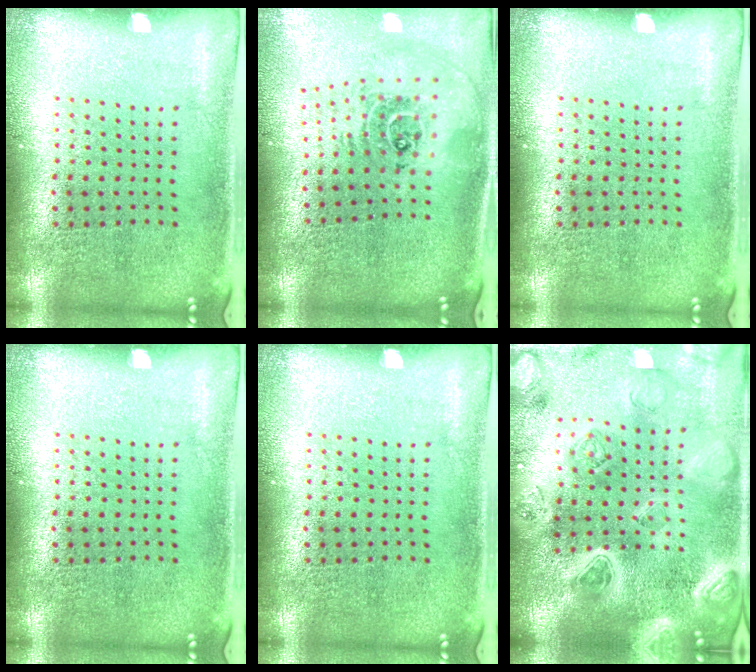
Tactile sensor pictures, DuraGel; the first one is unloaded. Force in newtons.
{"total": 2.4, "press": 1.7, "slide": 1.7}
{"total": 0.0}
{"total": 0.0}
{"total": 0.0}
{"total": 4.9, "press": 4.2, "slide": 2.5}